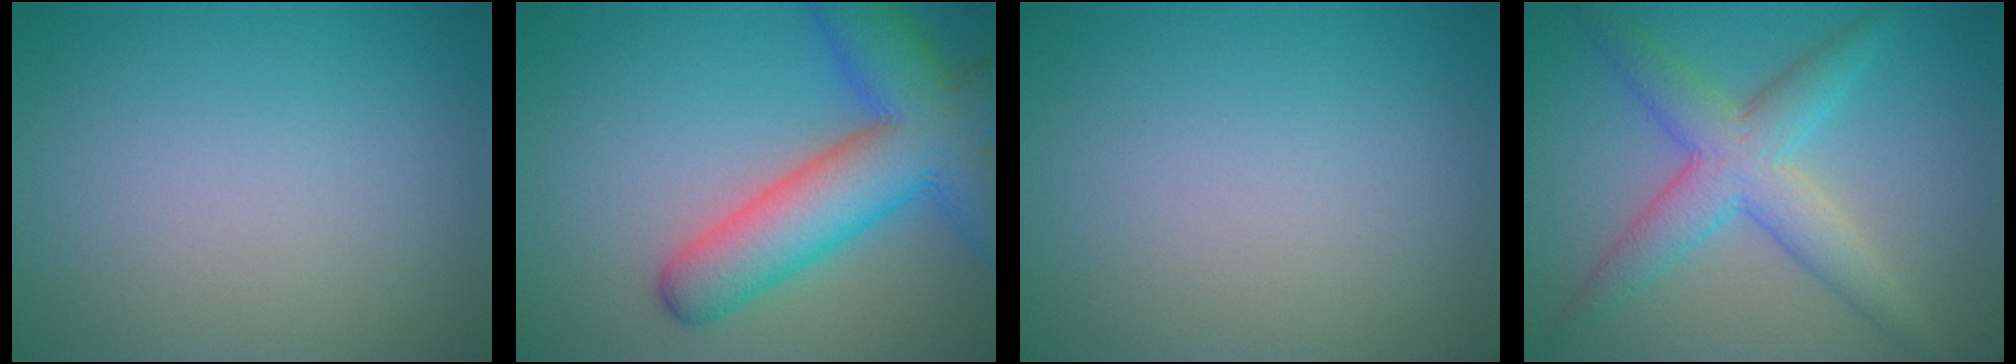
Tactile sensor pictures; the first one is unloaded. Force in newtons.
{"total": 9.9, "press": 9.9, "slide": 0.4}
{"total": 0.0}
{"total": 5.4, "press": 5.4, "slide": 0.2}